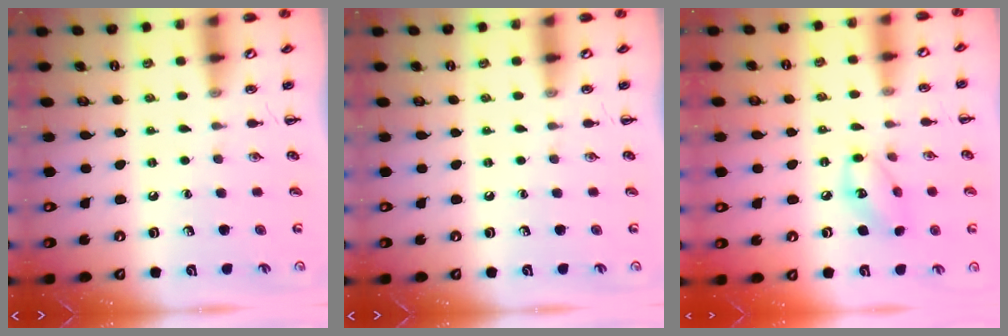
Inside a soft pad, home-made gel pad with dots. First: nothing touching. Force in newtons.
{"total": 0.0}
{"total": 8.8, "press": 8.8, "slide": 0.5}